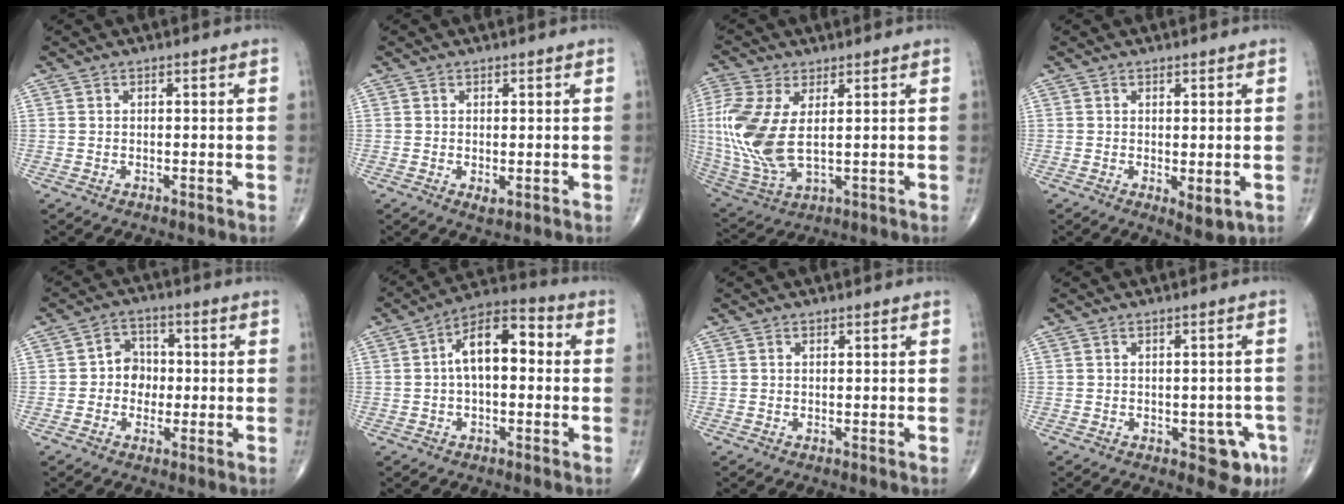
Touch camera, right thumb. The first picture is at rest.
{"total": 1.5, "force": [-0.2, 0.7, 1.3], "torque": [-0.021, -0.006, 0.000]}
{"total": 14.3, "force": [1.7, 7.1, 12.3], "torque": [-0.296, -0.009, 0.044]}
{"total": 3.5, "force": [-0.4, 1.5, 3.1], "torque": [-0.041, -0.013, 0.000]}
{"total": 5.5, "force": [-0.3, 4.8, 2.7], "torque": [-0.006, 0.012, -0.016]}
{"total": 11.5, "force": [0.9, 6.0, 9.7], "torque": [-0.147, 0.038, 0.003]}
{"total": 0.0}
{"total": 5.4, "force": [-2.1, 3.1, 3.9], "torque": [-0.012, 0.003, -0.021]}